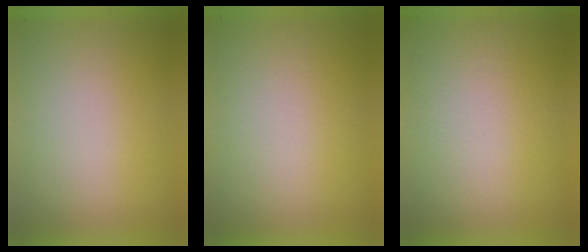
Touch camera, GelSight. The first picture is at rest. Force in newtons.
{"total": 2.6}
{"total": 2.7}